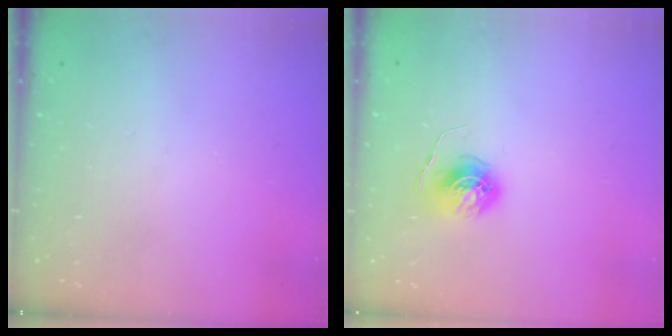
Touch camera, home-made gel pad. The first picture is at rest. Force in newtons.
{"total": 5.5, "press": 5.5, "slide": 0.3}